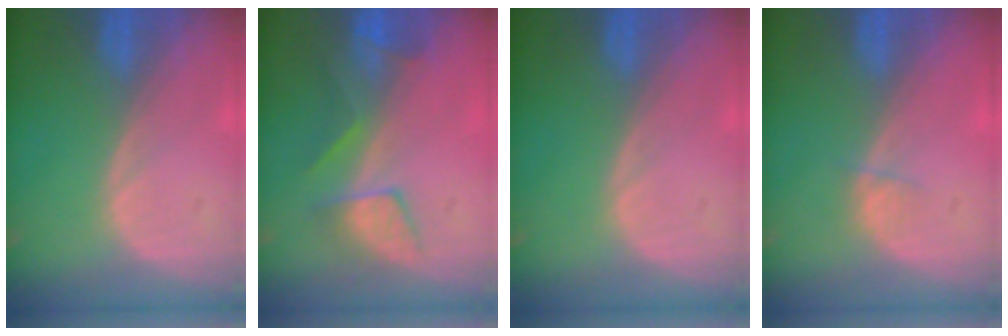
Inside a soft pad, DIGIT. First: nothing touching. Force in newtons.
{"total": 5.5, "press": 5.4, "slide": 1.1}
{"total": 0.0}
{"total": 1.1, "press": 1.0, "slide": 0.4}